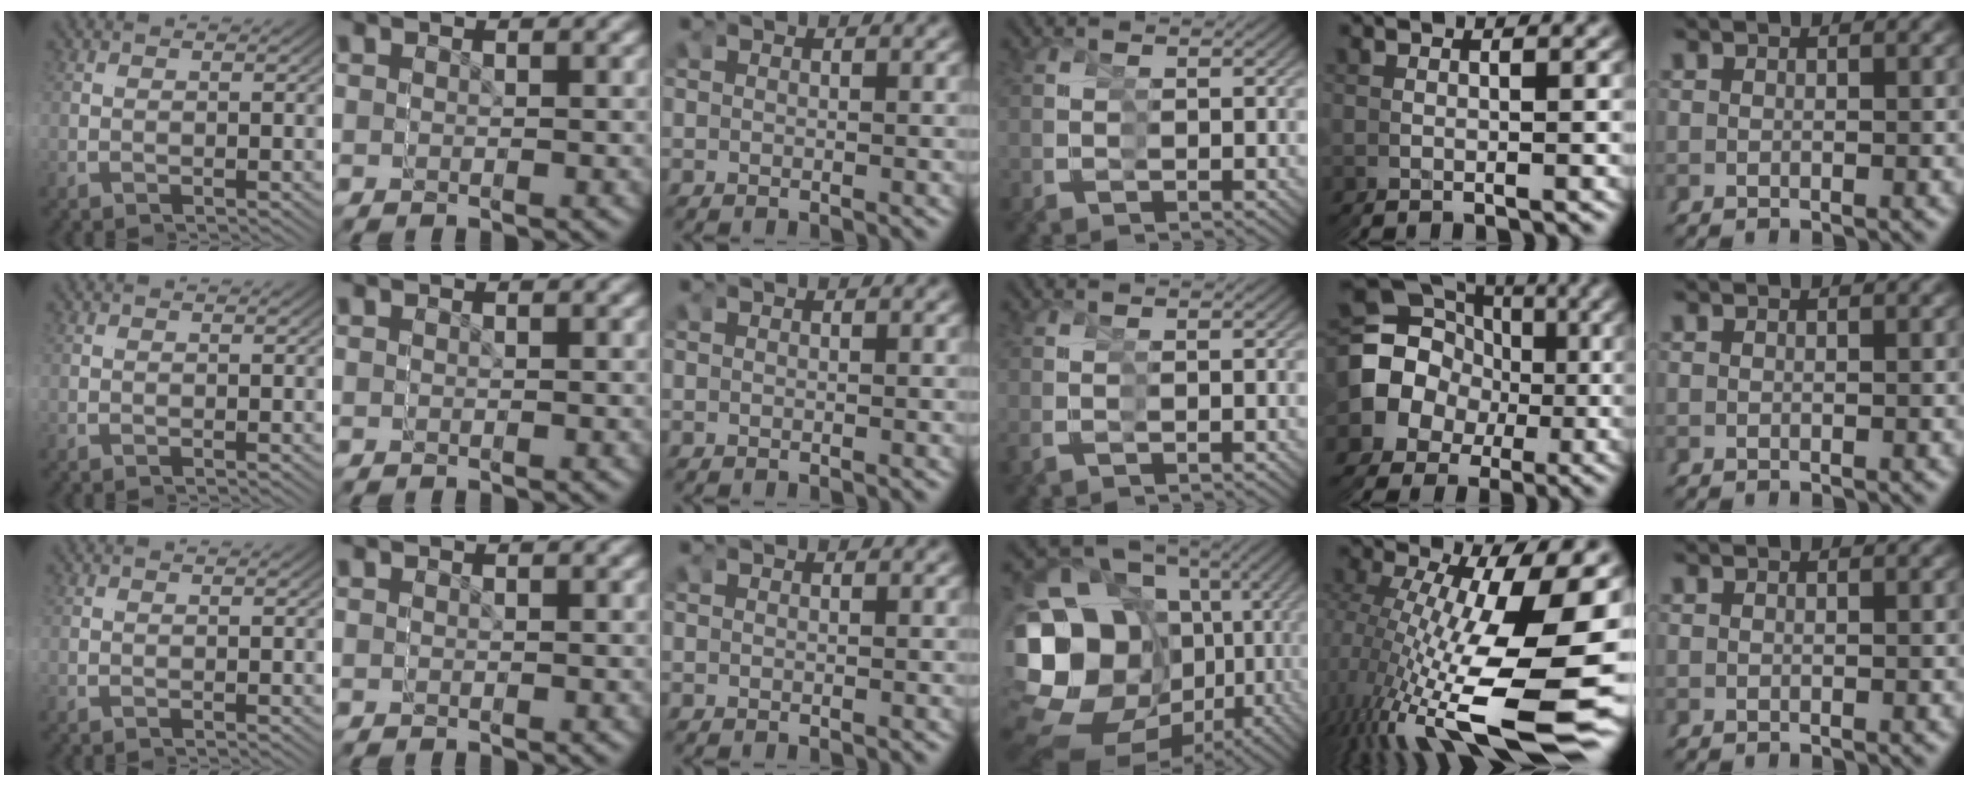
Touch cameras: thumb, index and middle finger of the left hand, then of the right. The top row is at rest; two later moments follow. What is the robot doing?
{"motion": "grasp_and_lifting", "object": "straw"}